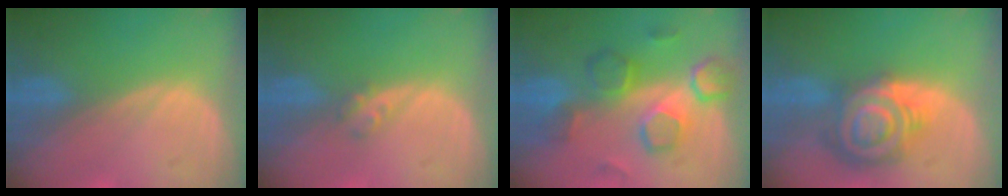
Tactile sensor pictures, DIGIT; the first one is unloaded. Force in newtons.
{"total": 1.8, "press": 1.5, "slide": 0.9}
{"total": 8.3, "press": 8.2, "slide": 1.4}
{"total": 9.1, "press": 9.0, "slide": 0.5}